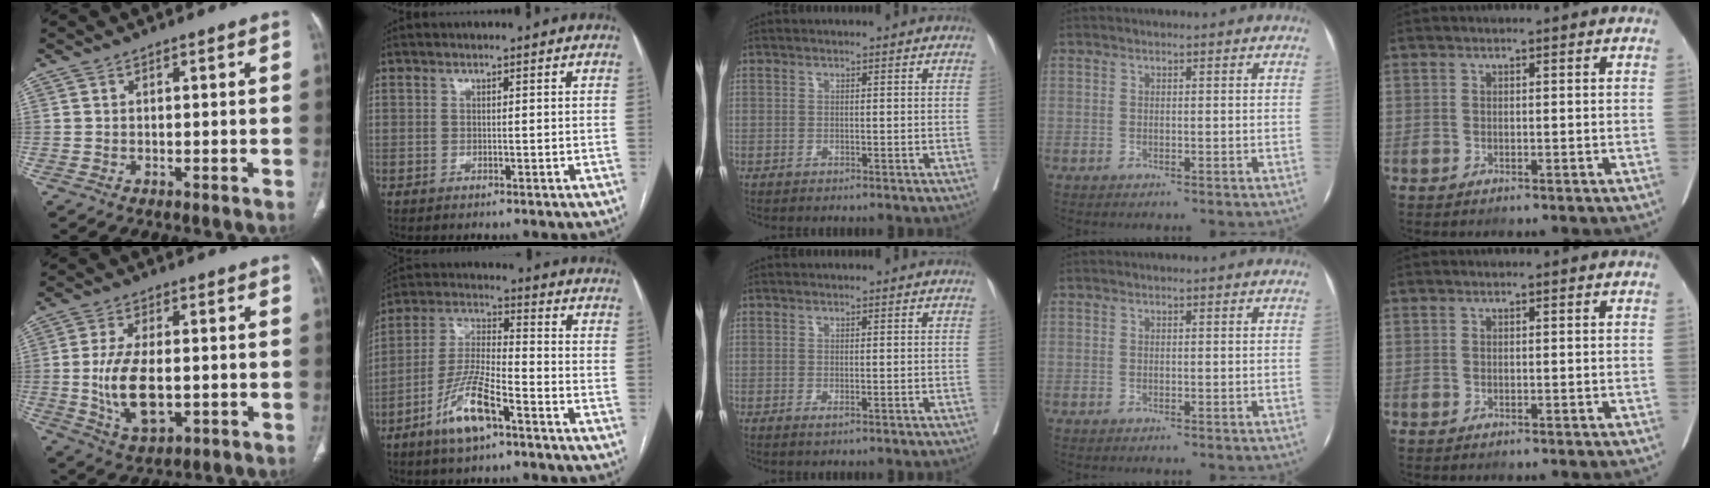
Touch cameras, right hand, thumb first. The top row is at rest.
{"thumb": {"total": 11.2, "force": [-1.1, 5.7, 9.6], "torque": [-0.181, -0.009, -0.012]}, "index": {"total": 10.5, "force": [-5.9, 2.3, 8.4], "torque": [-0.174, -0.003, -0.111]}, "middle": {"total": 0.7, "force": [-0.3, 0.1, 0.6], "torque": [-0.011, -0.003, -0.004]}}